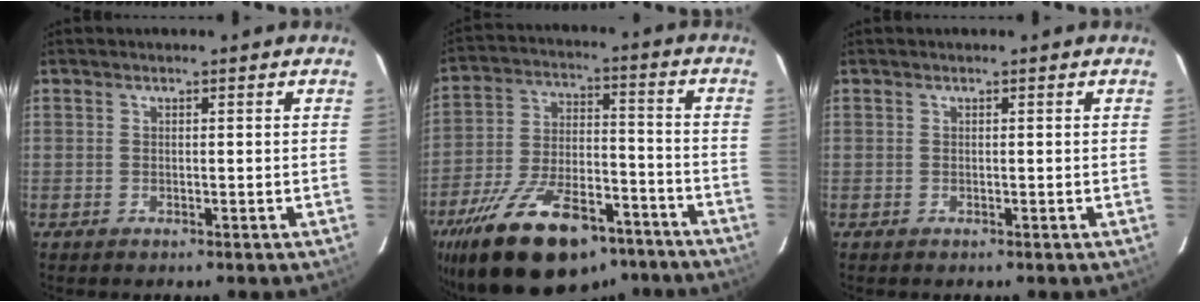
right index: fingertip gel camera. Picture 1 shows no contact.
{"total": 25.5, "force": [-17.8, 11.1, 14.5], "torque": [-0.277, -0.013, -0.268]}
{"total": 0.0}